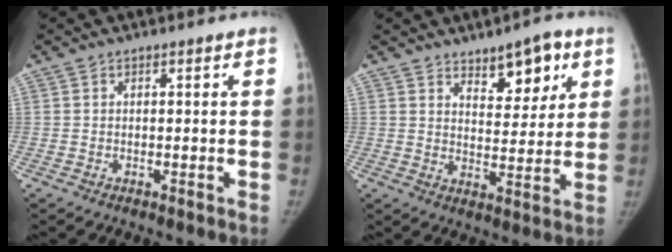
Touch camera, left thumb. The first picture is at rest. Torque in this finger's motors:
{"motor_torque": [0.56, 0.35, -0.01, -0.08, 0.03]}